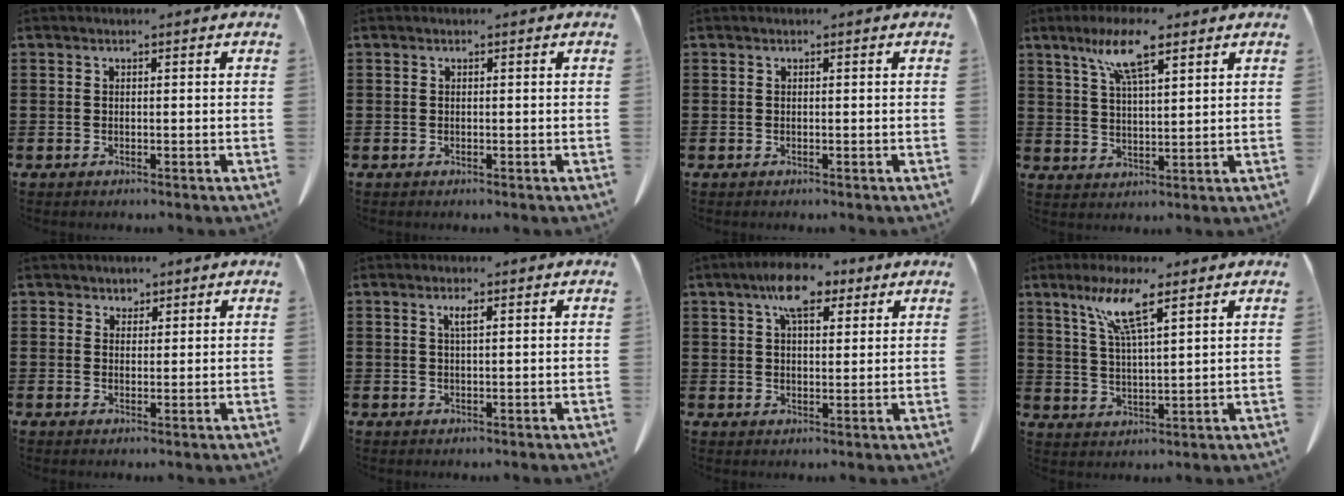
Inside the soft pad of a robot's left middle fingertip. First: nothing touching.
{"total": 0.0}
{"total": 0.0}
{"total": 8.3, "force": [5.3, 1.7, 6.2], "torque": [-0.134, 0.001, 0.092]}
{"total": 2.0, "force": [1.7, 1.1, 0.1], "torque": [-0.008, 0.004, 0.034]}
{"total": 1.7, "force": [0.8, 0.3, 1.5], "torque": [-0.031, 0.000, 0.014]}
{"total": 8.3, "force": [5.4, 3.4, 5.3], "torque": [-0.095, -0.006, 0.093]}
{"total": 7.9, "force": [5.0, 0.7, 6.1], "torque": [-0.133, -0.002, 0.086]}